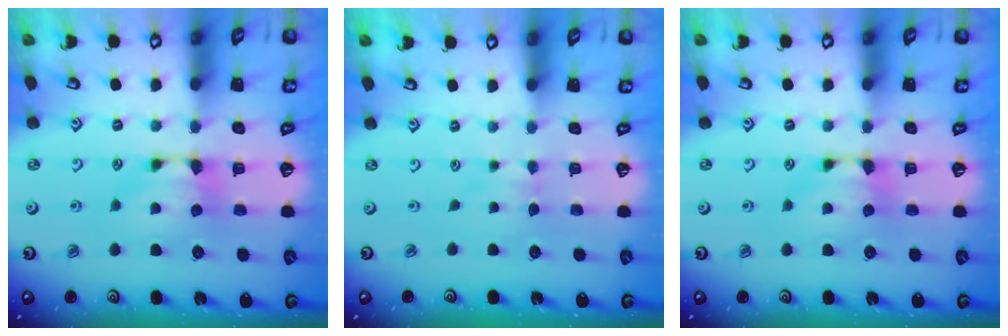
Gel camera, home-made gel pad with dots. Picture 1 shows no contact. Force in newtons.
{"total": 2.8, "press": 2.8, "slide": 0.3}
{"total": 0.0}